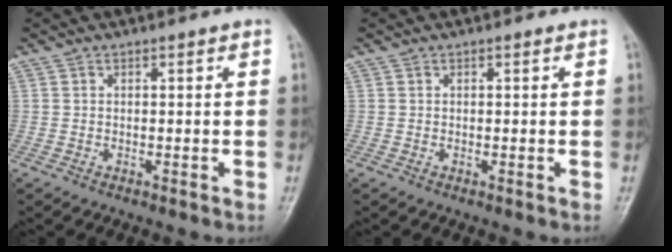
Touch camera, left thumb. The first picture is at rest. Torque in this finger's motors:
{"motor_torque": [-0.09, -0.03, 0.06, -0.05, 0.00]}